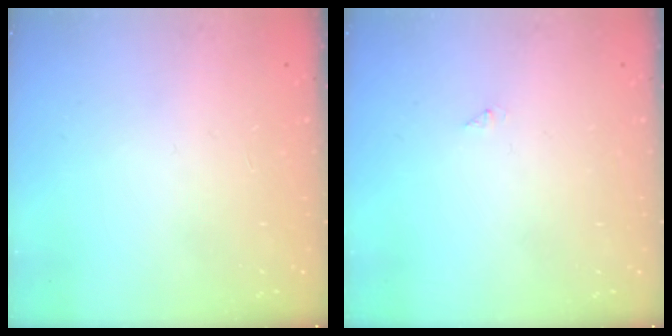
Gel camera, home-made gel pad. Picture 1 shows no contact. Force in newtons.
{"total": 0.0}